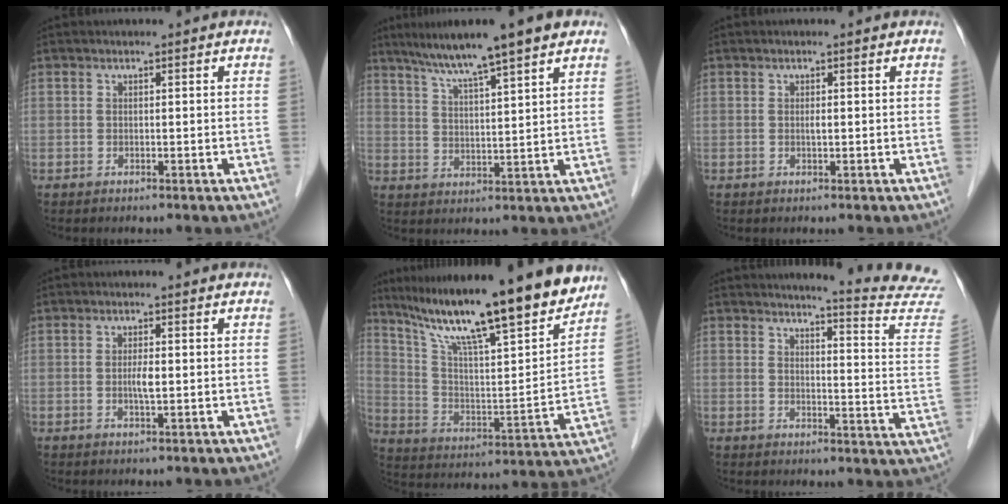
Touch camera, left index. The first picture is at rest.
{"total": 10.6, "force": [7.9, -0.1, 7.1], "torque": [-0.114, 0.017, 0.125]}
{"total": 0.6, "force": [-0.2, 0.0, 0.6], "torque": [-0.014, -0.005, -0.005]}
{"total": 2.0, "force": [-0.4, 0.2, 2.0], "torque": [-0.039, -0.005, -0.006]}
{"total": 22.2, "force": [18.2, 1.5, 12.6], "torque": [-0.212, -0.021, 0.288]}
{"total": 15.1, "force": [14.6, -1.2, 3.6], "torque": [-0.040, -0.125, 0.143]}